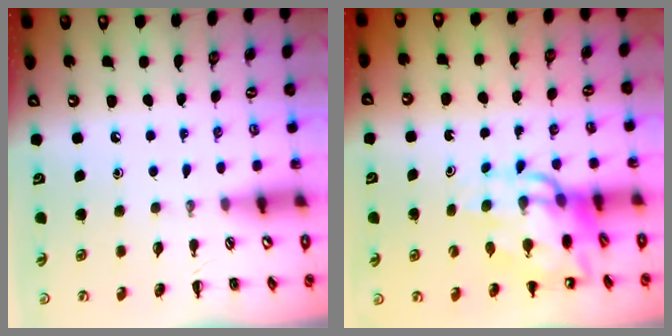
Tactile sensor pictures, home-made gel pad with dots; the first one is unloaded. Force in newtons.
{"total": 12.7, "press": 12.1, "slide": 3.7}